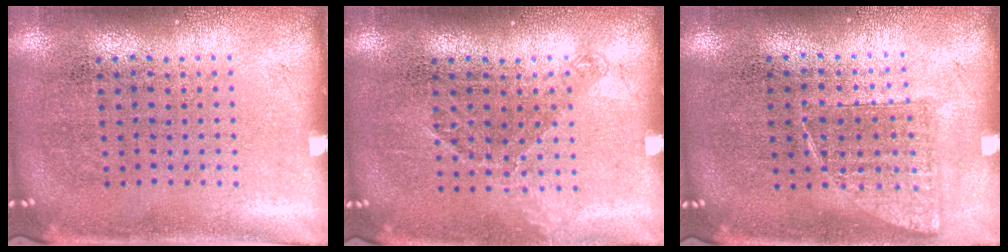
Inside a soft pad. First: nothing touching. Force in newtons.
{"total": 1.1, "press": 0.9, "slide": 0.6}
{"total": 0.8, "press": 0.7, "slide": 0.2}